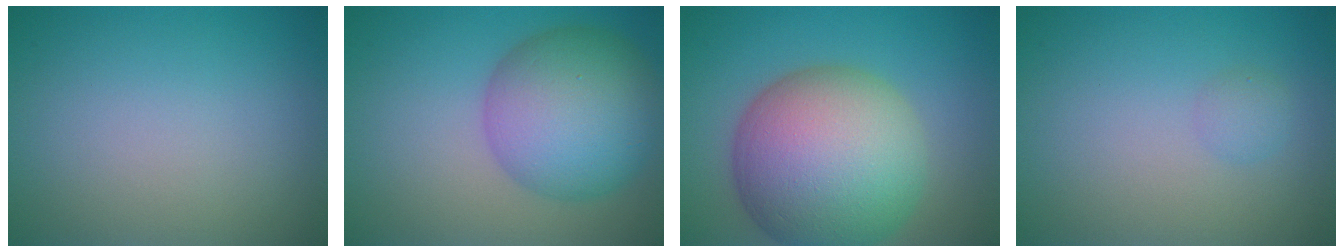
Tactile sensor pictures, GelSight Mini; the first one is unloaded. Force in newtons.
{"total": 9.5, "press": 9.5, "slide": 0.2}
{"total": 14.2, "press": 14.2, "slide": 0.5}
{"total": 1.1, "press": 1.1, "slide": 0.1}